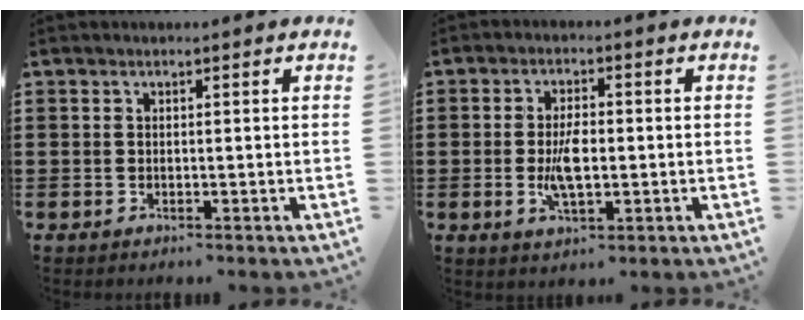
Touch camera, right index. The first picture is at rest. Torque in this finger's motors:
{"motor_torque": [2.14, 0.00, 0.66, 0.16]}